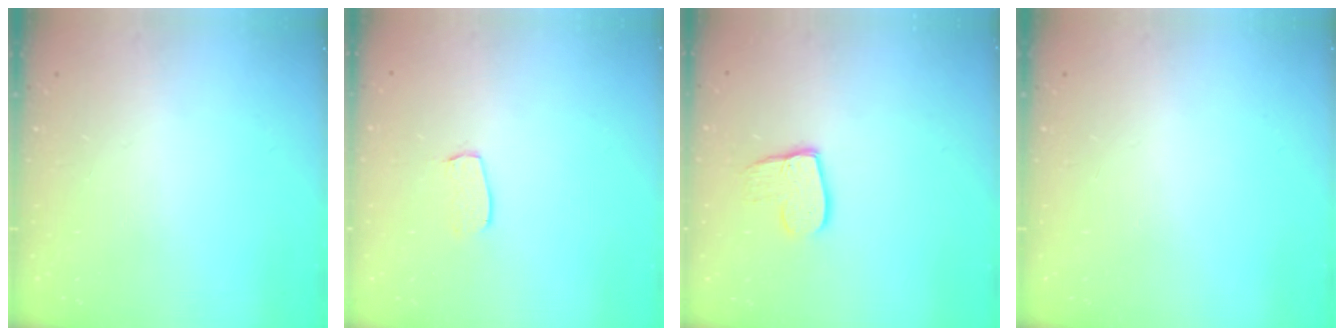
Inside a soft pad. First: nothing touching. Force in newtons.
{"total": 5.9, "press": 5.9, "slide": 0.3}
{"total": 10.0, "press": 9.9, "slide": 0.7}
{"total": 0.0}